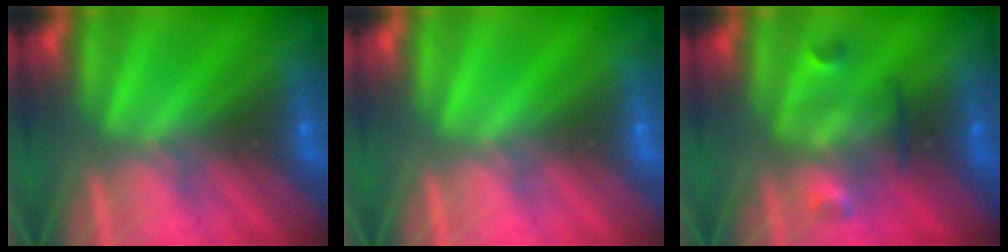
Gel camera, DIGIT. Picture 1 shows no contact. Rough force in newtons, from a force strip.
{"total": 0.0}
{"total": 2.9}